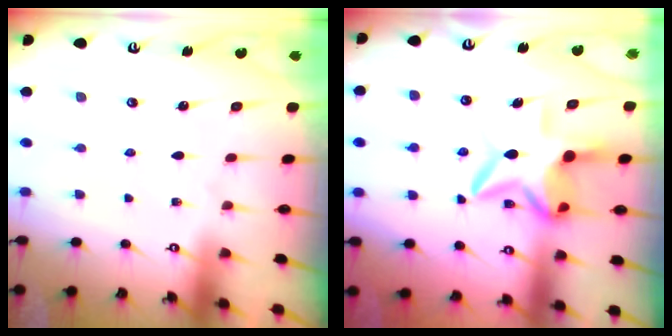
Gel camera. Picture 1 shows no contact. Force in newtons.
{"total": 8.2, "press": 8.2, "slide": 1.0}